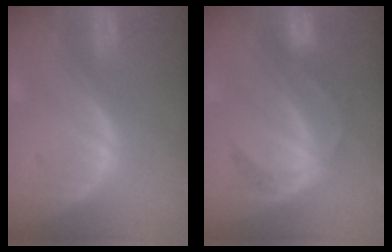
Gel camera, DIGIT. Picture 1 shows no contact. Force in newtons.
{"total": 4.6, "press": 4.6, "slide": 0.2}